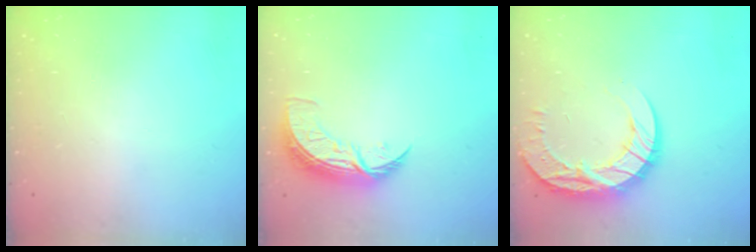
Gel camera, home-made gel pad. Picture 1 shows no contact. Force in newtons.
{"total": 8.6, "press": 8.5, "slide": 0.8}
{"total": 17.9, "press": 17.8, "slide": 1.4}